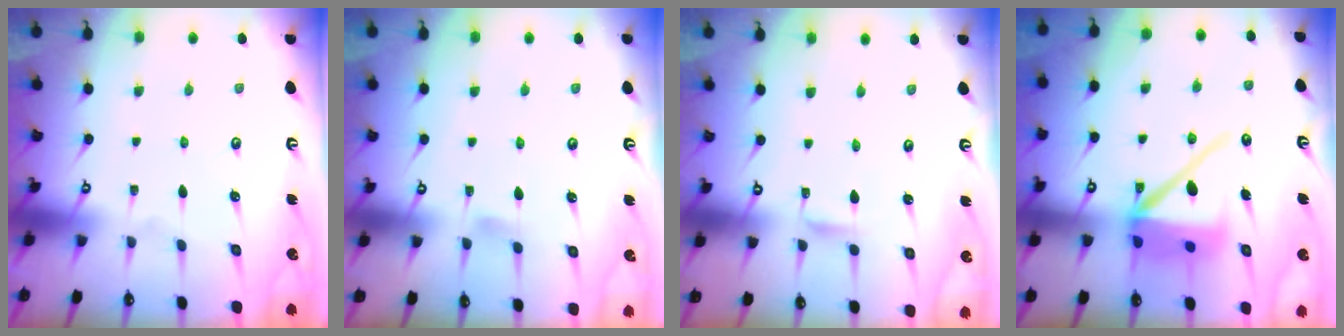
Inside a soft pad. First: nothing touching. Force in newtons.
{"total": 4.4, "press": 4.3, "slide": 0.6}
{"total": 1.4, "press": 1.4, "slide": 0.1}
{"total": 13.7, "press": 13.6, "slide": 1.7}